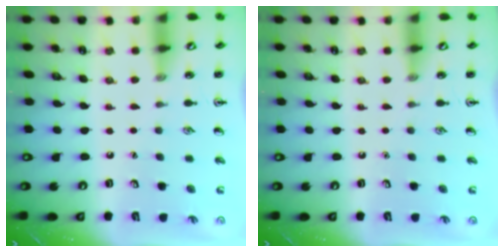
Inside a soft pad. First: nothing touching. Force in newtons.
{"total": 0.0}